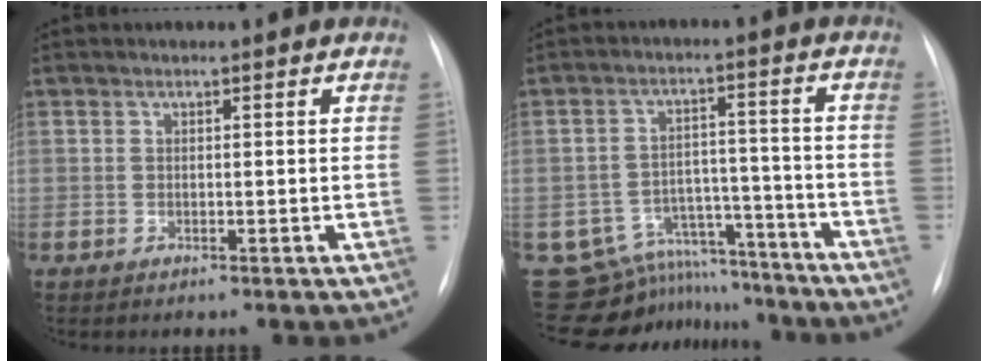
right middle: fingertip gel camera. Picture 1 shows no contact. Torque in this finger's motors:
{"motor_torque": [-0.73, -0.58, -0.29, -0.09]}